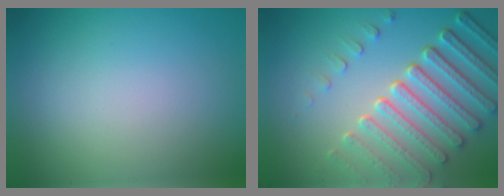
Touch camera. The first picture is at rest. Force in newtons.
{"total": 7.6, "press": 5.7, "slide": 5.1}